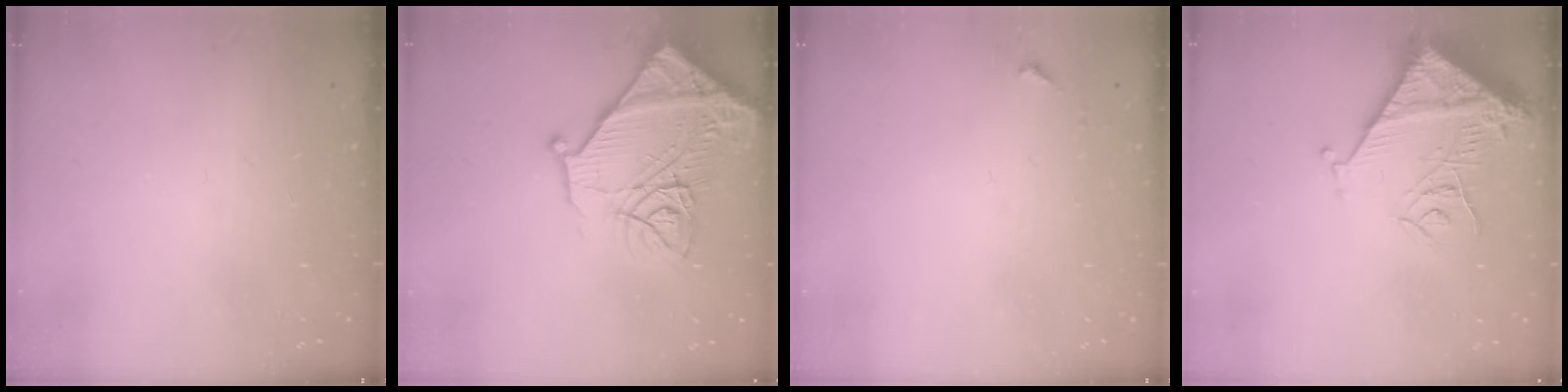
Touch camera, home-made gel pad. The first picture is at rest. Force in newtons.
{"total": 19.6, "press": 19.5, "slide": 2.0}
{"total": 3.4, "press": 3.3, "slide": 0.5}
{"total": 14.6, "press": 14.5, "slide": 1.4}